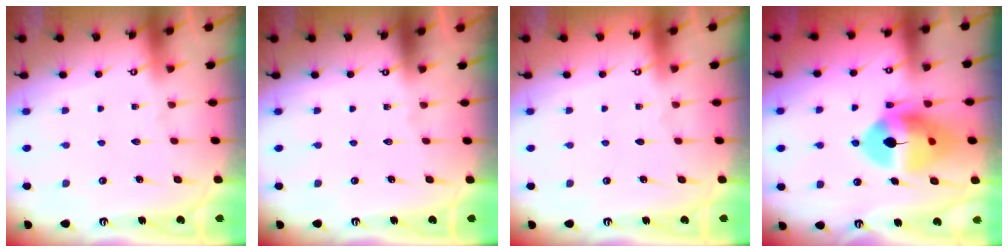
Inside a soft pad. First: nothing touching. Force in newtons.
{"total": 0.0}
{"total": 0.0}
{"total": 14.7, "press": 14.6, "slide": 2.3}